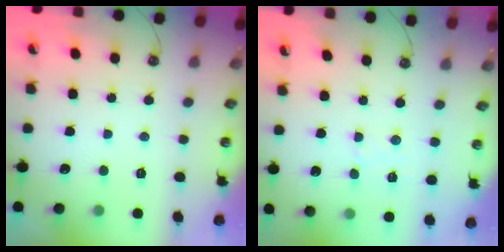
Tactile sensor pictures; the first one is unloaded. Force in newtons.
{"total": 2.2, "press": 2.2, "slide": 0.3}